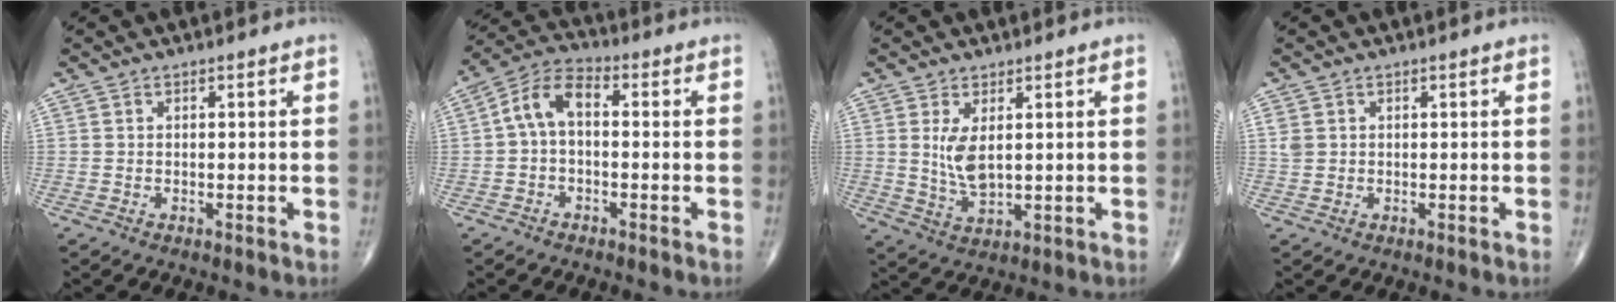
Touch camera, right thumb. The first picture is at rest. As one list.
[{"total": 7.5, "force": [-0.1, 4.2, 6.2], "torque": [-0.112, 0.030, -0.015]}, {"total": 5.6, "force": [1.3, 2.4, 4.8], "torque": [-0.093, -0.018, 0.036]}, {"total": 1.7, "force": [0.4, 1.4, 0.8], "torque": [-0.015, 0.002, 0.012]}]